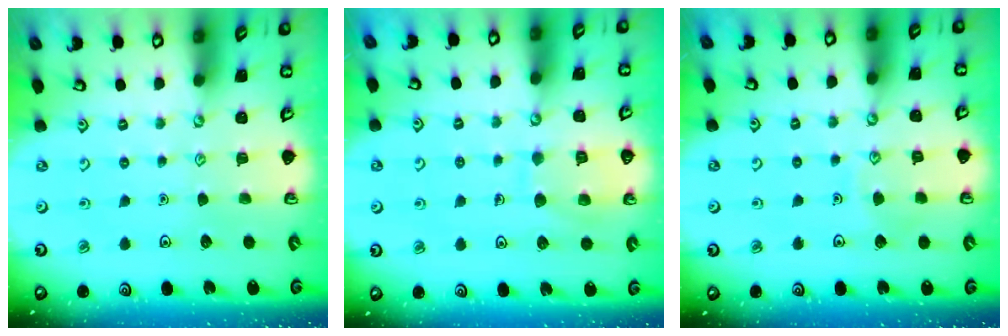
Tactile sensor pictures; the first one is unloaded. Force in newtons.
{"total": 8.6, "press": 8.6, "slide": 0.8}
{"total": 6.2, "press": 6.2, "slide": 0.5}